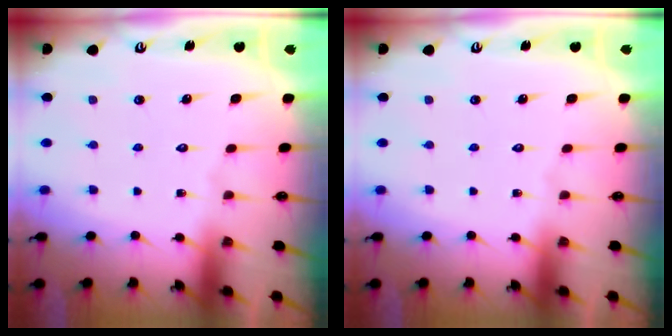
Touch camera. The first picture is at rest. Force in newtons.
{"total": 0.0}